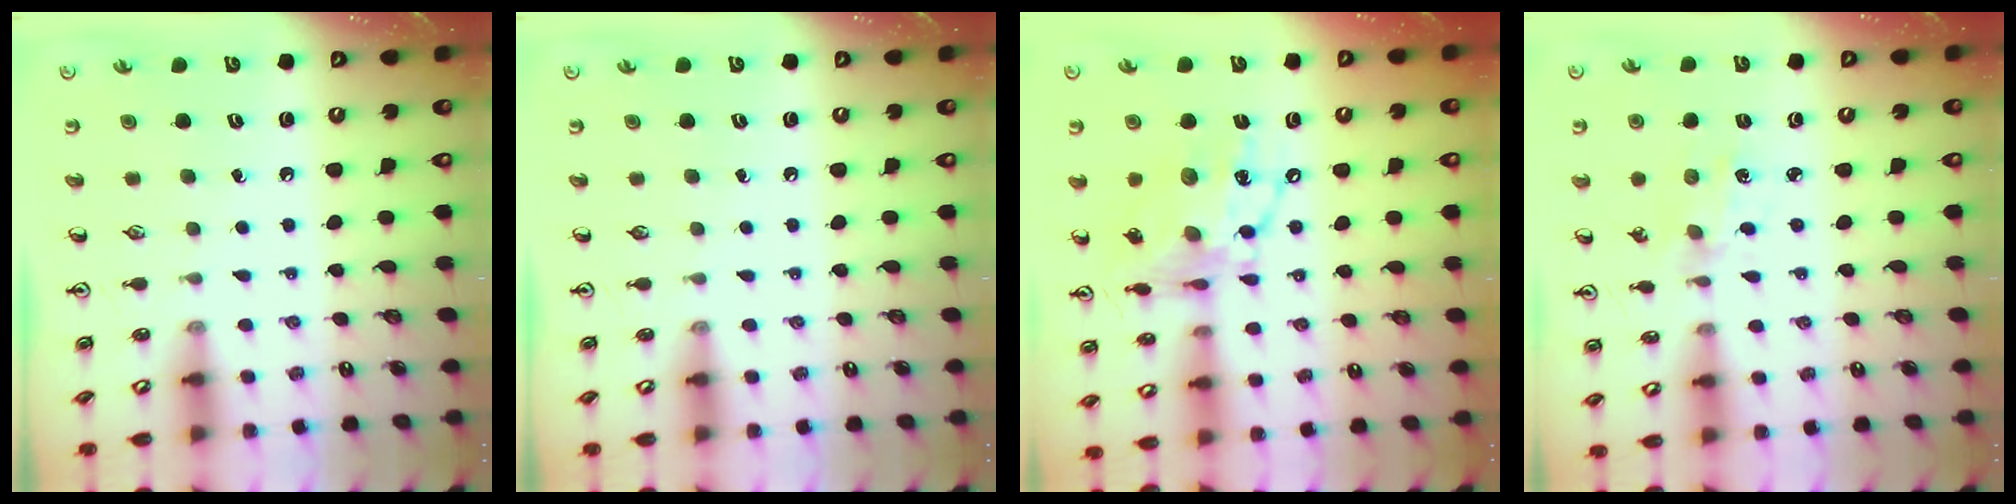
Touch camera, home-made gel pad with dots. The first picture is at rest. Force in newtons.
{"total": 0.0}
{"total": 14.8, "press": 14.7, "slide": 1.4}
{"total": 1.3, "press": 1.3, "slide": 0.3}